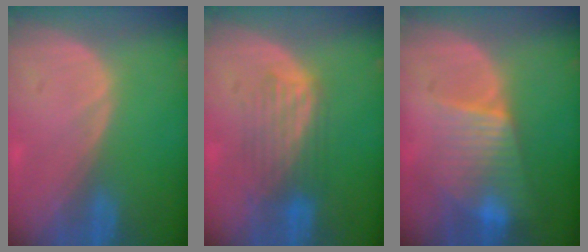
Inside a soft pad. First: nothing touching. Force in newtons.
{"total": 5.4, "press": 5.4, "slide": 0.4}
{"total": 7.1, "press": 6.8, "slide": 1.9}